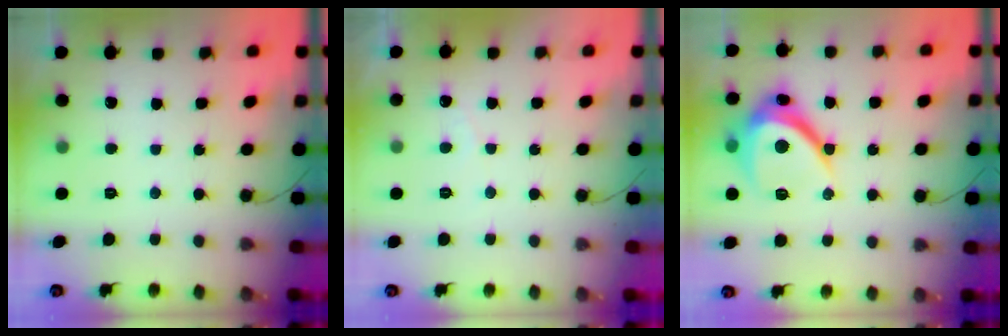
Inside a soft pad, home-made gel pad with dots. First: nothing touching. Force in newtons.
{"total": 1.9, "press": 1.9, "slide": 0.2}
{"total": 11.8, "press": 11.8, "slide": 1.2}